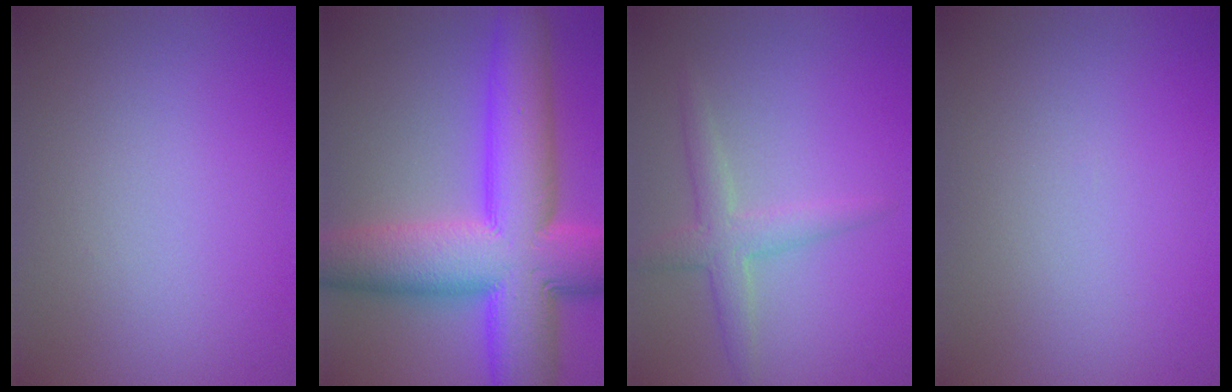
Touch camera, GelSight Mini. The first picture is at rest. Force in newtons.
{"total": 13.8, "press": 13.8, "slide": 0.5}
{"total": 2.6, "press": 2.6, "slide": 0.1}
{"total": 0.0}